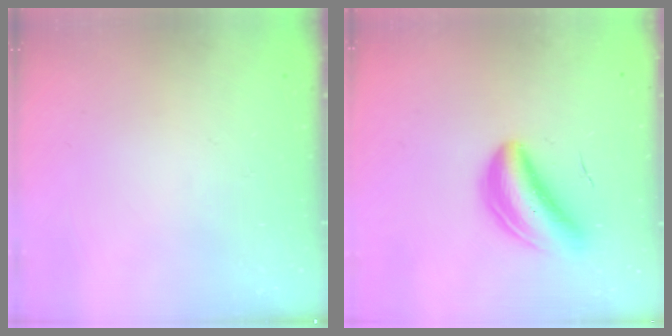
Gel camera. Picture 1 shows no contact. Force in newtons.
{"total": 8.0, "press": 7.7, "slide": 2.0}